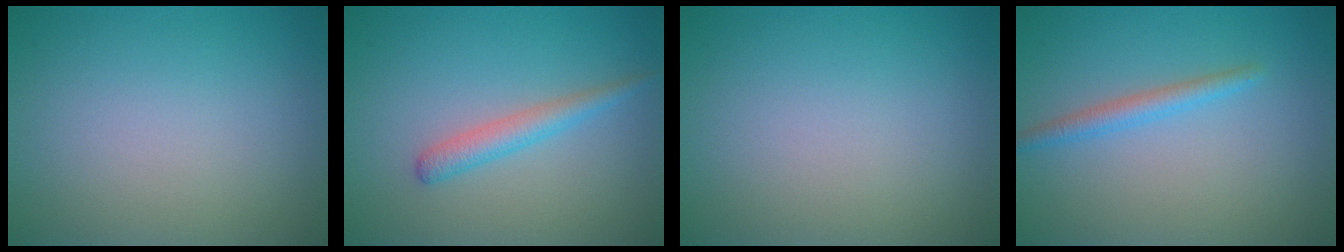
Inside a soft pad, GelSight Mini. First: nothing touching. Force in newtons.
{"total": 2.1, "press": 2.1, "slide": 0.0}
{"total": 0.0}
{"total": 1.8, "press": 1.8, "slide": 0.1}